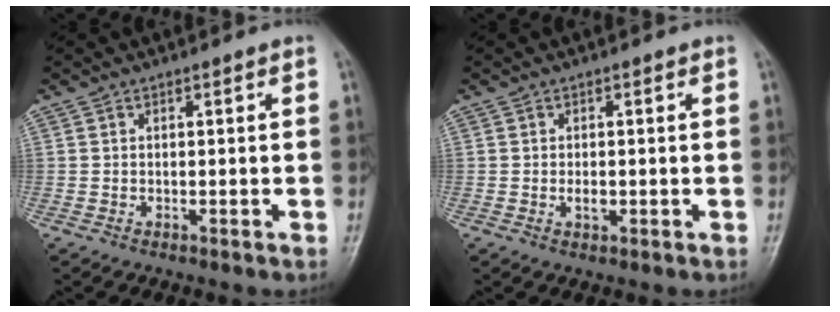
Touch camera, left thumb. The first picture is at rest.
{"total": 2.0, "force": [-0.2, 1.3, 1.5], "torque": [-0.019, 0.000, -0.005]}